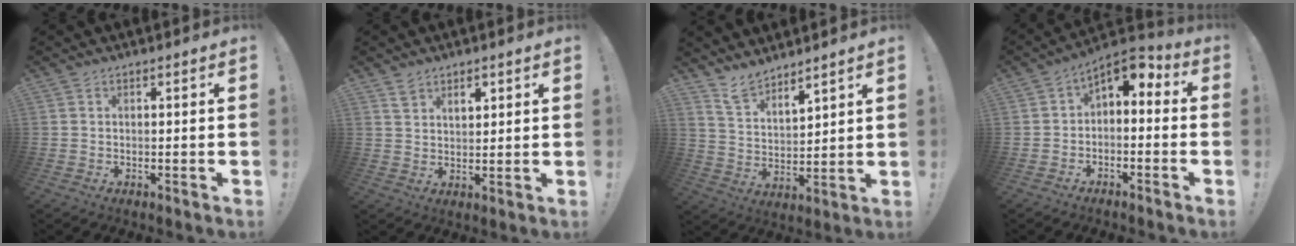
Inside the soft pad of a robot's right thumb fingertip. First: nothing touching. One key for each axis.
{"total": 4.9, "fx": 3.2, "fy": 3.0, "fz": 2.2, "tx": -0.027, "ty": -0.012, "tz": 0.057}
{"total": 8.8, "fx": 8.3, "fy": 2.3, "fz": 1.8, "tx": -0.050, "ty": -0.061, "tz": 0.161}
{"total": 5.5, "fx": 0.8, "fy": 3.4, "fz": 4.2, "tx": -0.057, "ty": -0.005, "tz": 0.018}